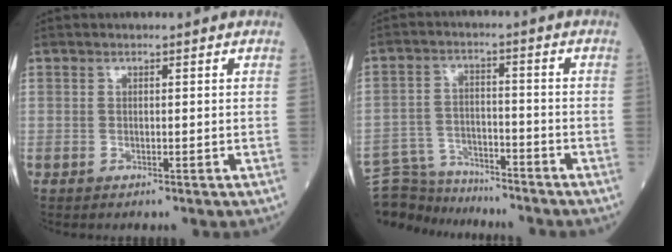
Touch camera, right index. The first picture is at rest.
{"total": 11.3, "force": [-10.8, 2.9, 1.5], "torque": [-0.039, 0.024, -0.185]}